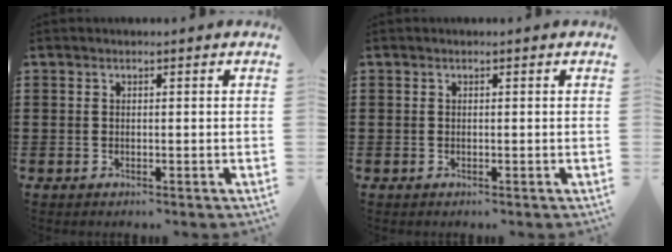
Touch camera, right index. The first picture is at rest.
{"total": 0.0}